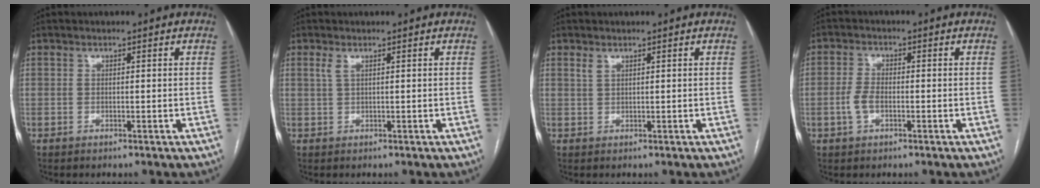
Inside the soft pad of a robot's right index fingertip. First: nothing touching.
{"total": 1.4, "force": [0.7, 0.4, 1.1], "torque": [-0.034, 0.009, 0.017]}
{"total": 1.1, "force": [0.8, 0.4, 0.6], "torque": [-0.015, 0.003, 0.019]}
{"total": 3.6, "force": [-1.1, 1.8, 2.9], "torque": [-0.067, 0.006, -0.021]}